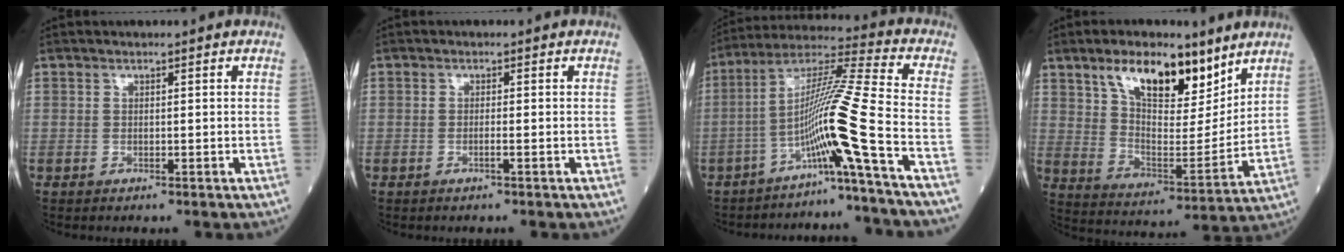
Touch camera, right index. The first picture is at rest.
{"total": 0.7, "force": [-0.4, -0.1, 0.6], "torque": [-0.009, 0.001, -0.008]}
{"total": 12.4, "force": [-5.9, -3.5, 10.3], "torque": [-0.197, 0.012, -0.111]}
{"total": 14.6, "force": [9.4, 5.4, 9.9], "torque": [-0.164, 0.000, 0.170]}